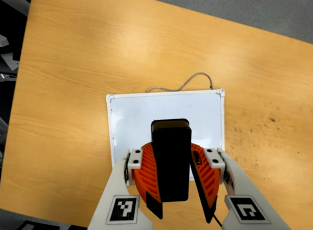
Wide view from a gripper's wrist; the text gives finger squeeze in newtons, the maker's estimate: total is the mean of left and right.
{"total": 10.0, "left": 10.0, "right": 10.0}